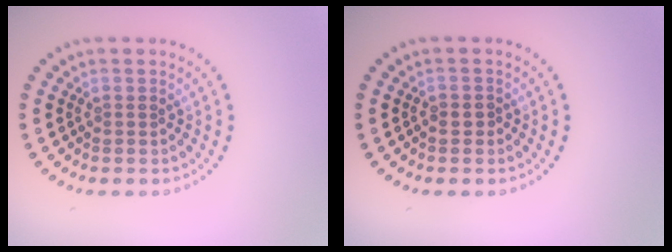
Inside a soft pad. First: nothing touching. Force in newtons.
{"total": 0.6, "press": 0.6, "slide": 0.3}